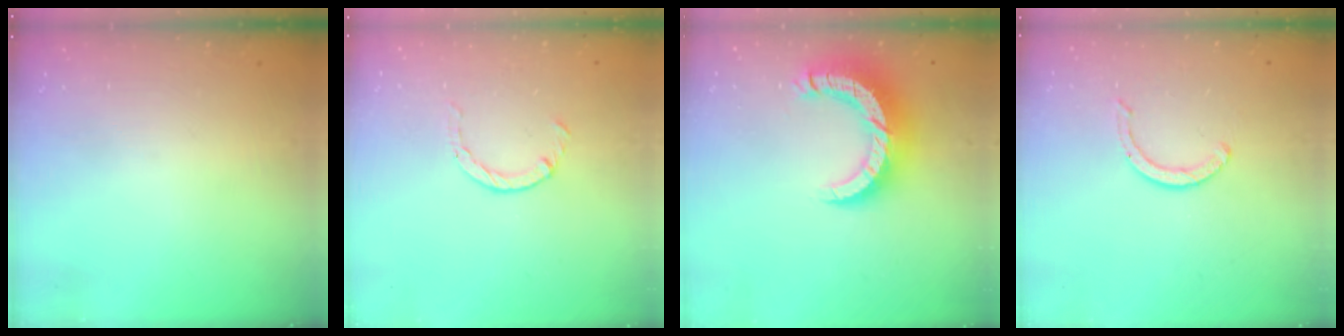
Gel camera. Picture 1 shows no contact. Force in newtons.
{"total": 2.1, "press": 2.1, "slide": 0.3}
{"total": 12.9, "press": 12.9, "slide": 1.3}
{"total": 3.8, "press": 3.8, "slide": 0.3}